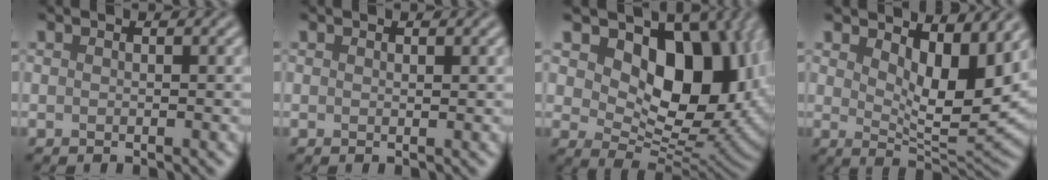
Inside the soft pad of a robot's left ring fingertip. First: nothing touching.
{"total": 0.0}
{"total": 12.5, "force": [3.5, 8.0, 9.0], "torque": [-0.120, -0.011, 0.056]}
{"total": 7.0, "force": [3.1, 2.7, 5.6], "torque": [-0.088, -0.023, 0.050]}